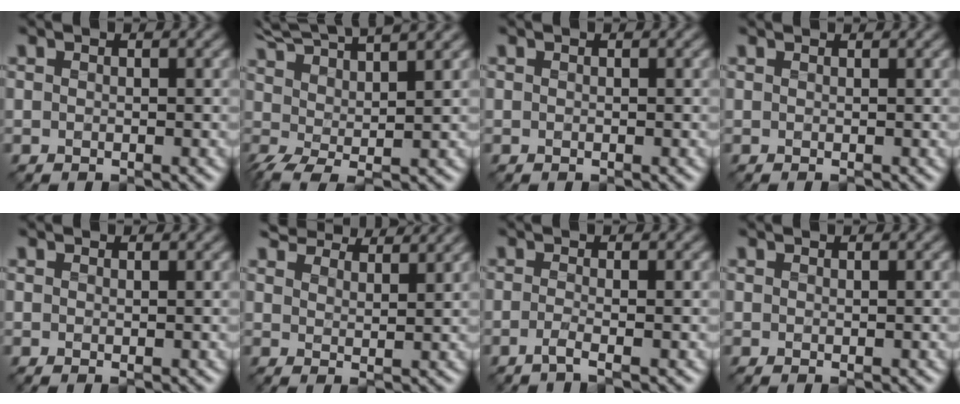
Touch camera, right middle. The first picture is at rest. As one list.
[{"total": 7.9, "force": [4.7, 2.1, 6.0], "torque": [-0.111, 0.021, 0.084]}, {"total": 0.0}, {"total": 1.2, "force": [0.8, 0.3, 0.8], "torque": [-0.009, -0.003, 0.008]}, {"total": 0.9, "force": [0.8, 0.1, 0.3], "torque": [-0.008, -0.004, 0.009]}, {"total": 6.9, "force": [6.4, 1.5, 2.3], "torque": [-0.049, 0.001, 0.094]}, {"total": 1.8, "force": [-0.8, 0.5, 1.6], "torque": [-0.021, -0.008, -0.025]}, {"total": 0.6, "force": [0.4, 0.0, 0.4], "torque": [-0.008, 0.002, 0.007]}]